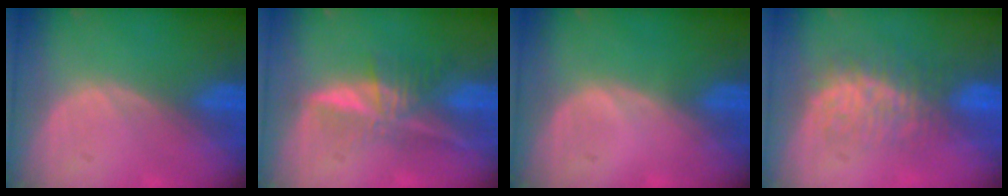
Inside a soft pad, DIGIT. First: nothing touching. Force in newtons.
{"total": 6.2, "press": 5.5, "slide": 2.9}
{"total": 0.0}
{"total": 7.7, "press": 7.4, "slide": 1.8}